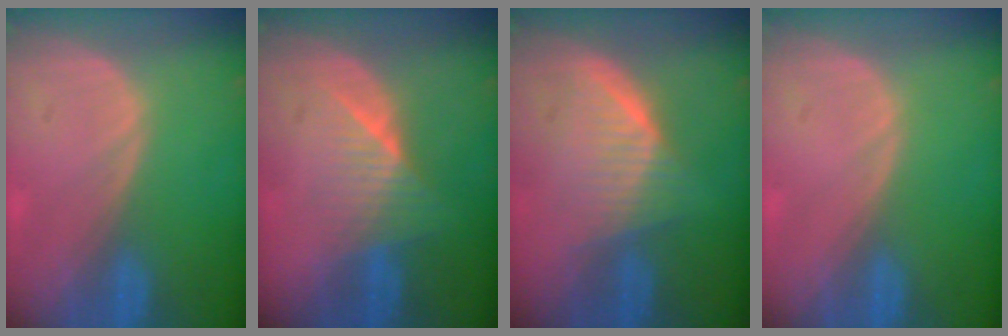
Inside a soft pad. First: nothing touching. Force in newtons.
{"total": 6.0, "press": 5.4, "slide": 2.7}
{"total": 5.8, "press": 5.8, "slide": 0.5}
{"total": 0.0}